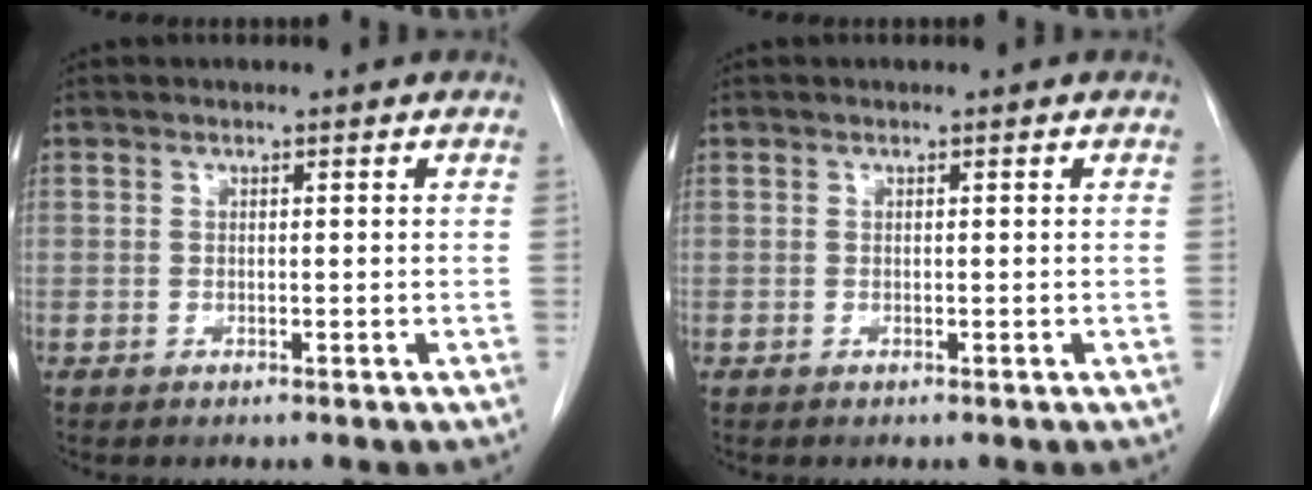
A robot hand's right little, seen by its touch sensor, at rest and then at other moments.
{"total": 0.0}